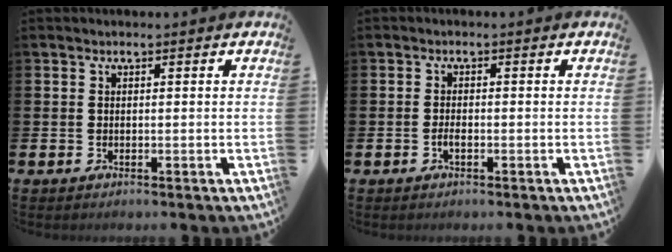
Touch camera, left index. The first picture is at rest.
{"total": 1.2, "force": [-0.6, 0.5, 0.9], "torque": [-0.026, 0.003, -0.009]}